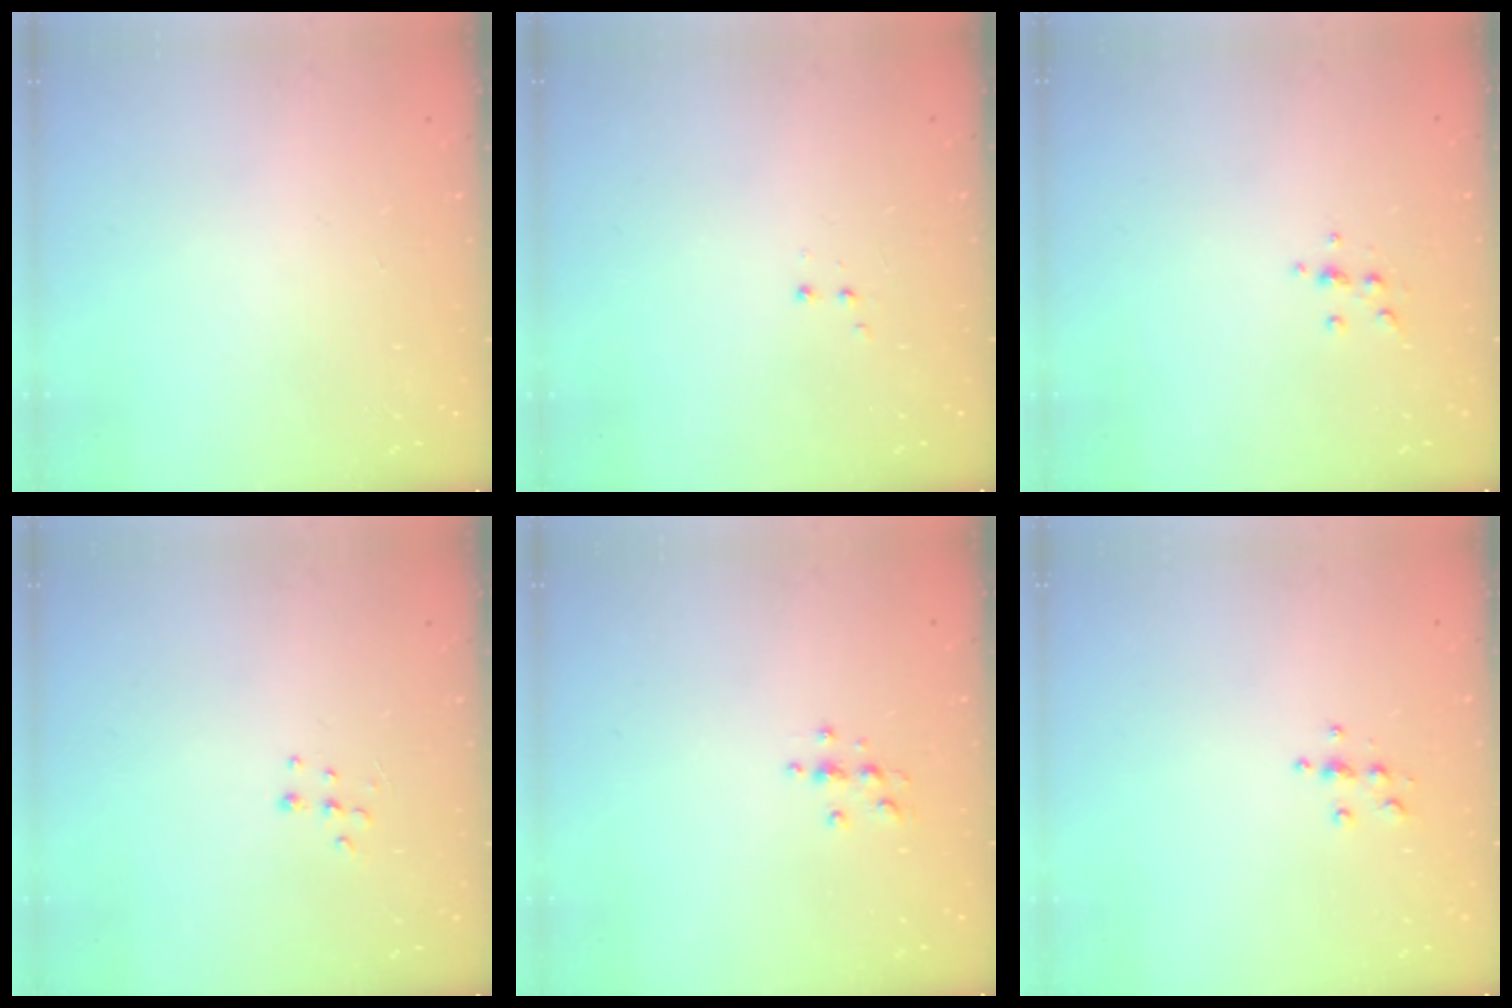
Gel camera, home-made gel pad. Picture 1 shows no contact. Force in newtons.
{"total": 2.8, "press": 2.8, "slide": 0.6}
{"total": 3.5, "press": 3.3, "slide": 1.0}
{"total": 5.2, "press": 5.2, "slide": 0.7}
{"total": 3.3, "press": 3.3, "slide": 0.5}
{"total": 3.9, "press": 3.9, "slide": 0.5}